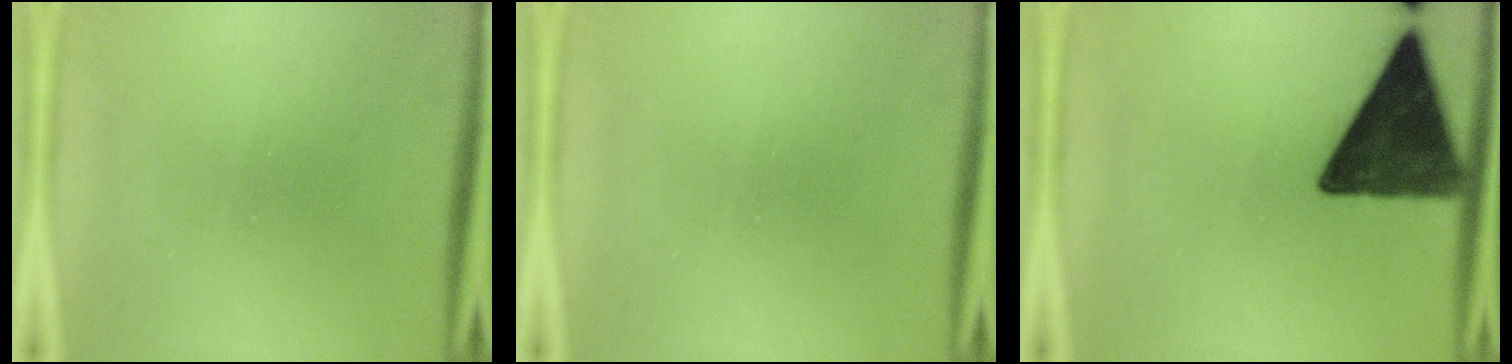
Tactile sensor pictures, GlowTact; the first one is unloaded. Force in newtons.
{"total": 0.0}
{"total": 13.6}